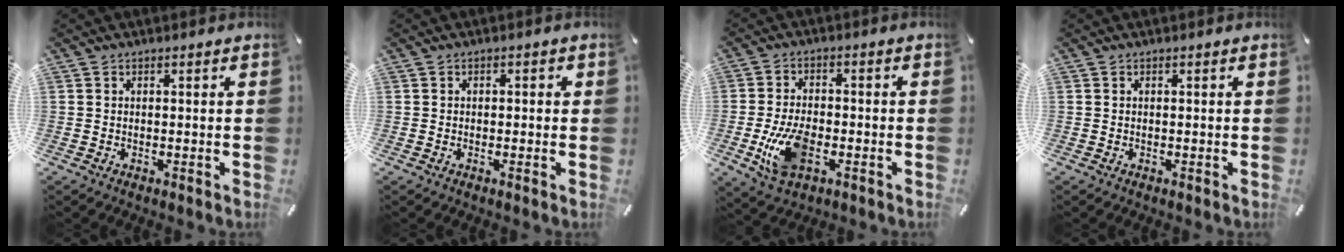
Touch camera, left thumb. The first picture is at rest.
{"total": 1.0, "force": [-0.3, 0.7, 0.5], "torque": [-0.010, 0.004, -0.008]}
{"total": 10.5, "force": [-3.0, 6.3, 7.9], "torque": [-0.168, -0.001, -0.055]}
{"total": 0.0}